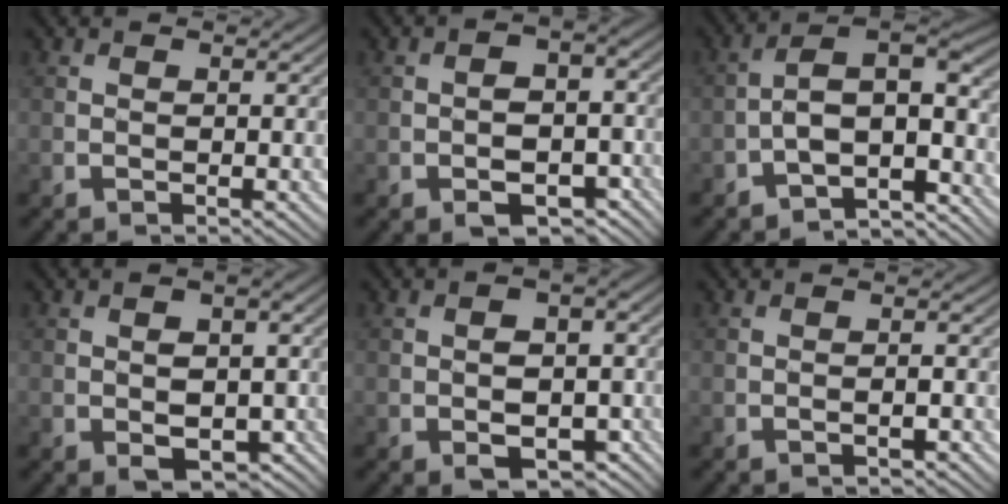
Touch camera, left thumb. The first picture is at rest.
{"total": 7.4, "force": [-3.2, 4.9, 4.5], "torque": [-0.058, -0.014, -0.038]}
{"total": 9.6, "force": [-5.0, 3.8, 7.3], "torque": [-0.105, 0.000, -0.090]}
{"total": 6.0, "force": [-1.1, 4.4, 4.0], "torque": [-0.054, -0.019, -0.006]}
{"total": 6.9, "force": [-2.3, 4.8, 4.4], "torque": [-0.054, -0.019, -0.023]}
{"total": 1.3, "force": [-0.8, 0.2, 1.0], "torque": [-0.017, 0.005, -0.015]}